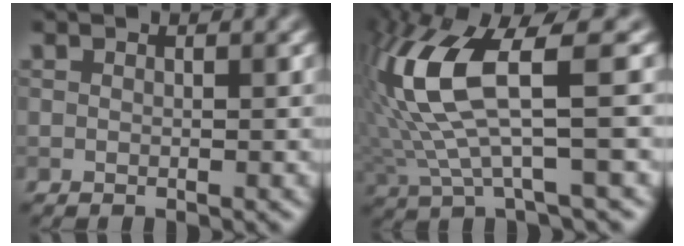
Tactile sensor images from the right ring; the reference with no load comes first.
{"total": 9.5, "force": [1.7, 2.5, 9.0], "torque": [-0.200, 0.004, 0.036]}